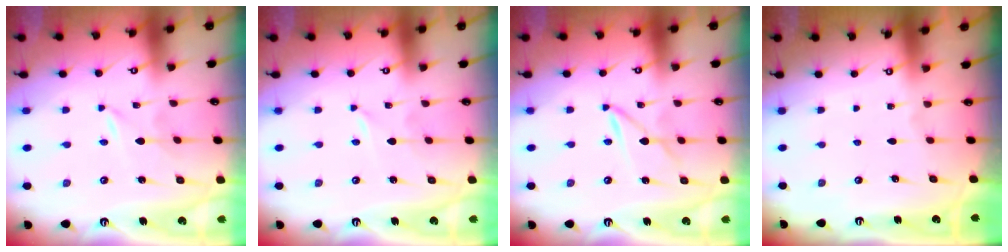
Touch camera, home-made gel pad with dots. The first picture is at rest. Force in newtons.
{"total": 0.0}
{"total": 2.1, "press": 2.1, "slide": 0.2}
{"total": 0.0}